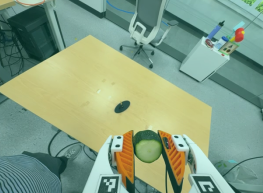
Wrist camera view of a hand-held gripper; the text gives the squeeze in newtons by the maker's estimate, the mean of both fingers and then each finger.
{"total": 10.3, "left": 9.5, "right": 11.2}